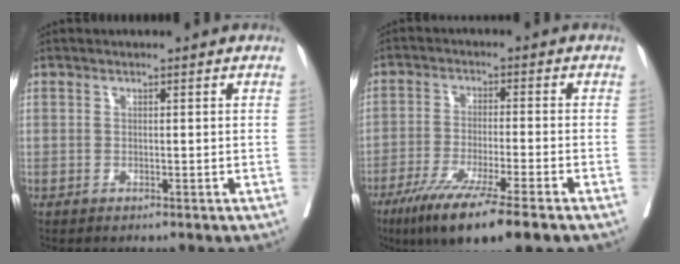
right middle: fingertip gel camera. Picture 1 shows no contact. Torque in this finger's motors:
{"motor_torque": [1.29, -0.85, 0.65, 0.19]}